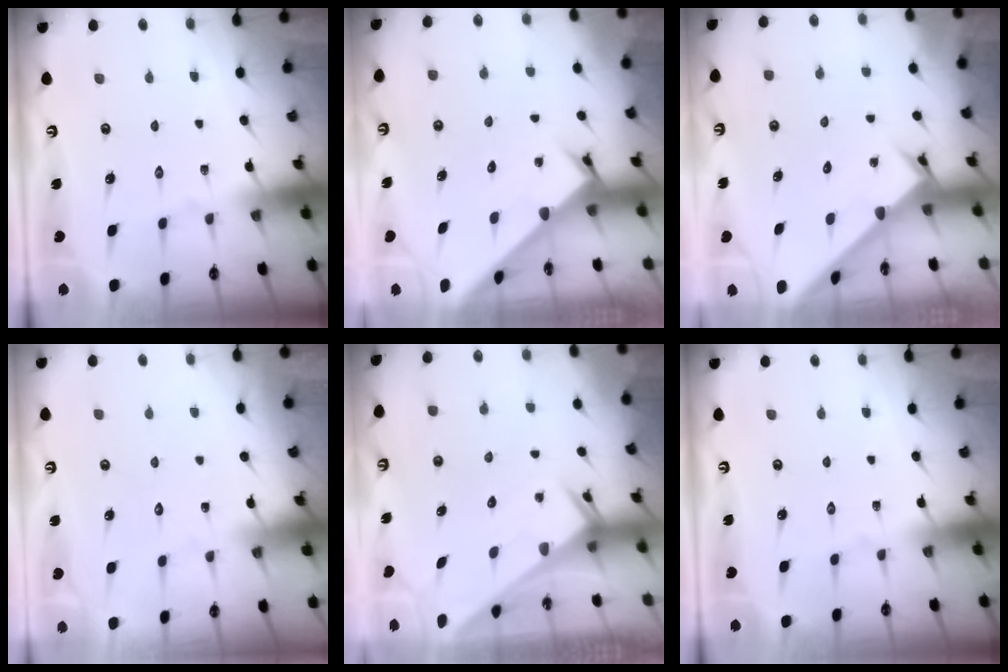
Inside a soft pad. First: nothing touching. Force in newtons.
{"total": 2.3, "press": 2.3, "slide": 0.1}
{"total": 2.6, "press": 2.6, "slide": 0.3}
{"total": 4.0, "press": 4.0, "slide": 0.4}
{"total": 2.5, "press": 2.5, "slide": 0.1}
{"total": 0.0}